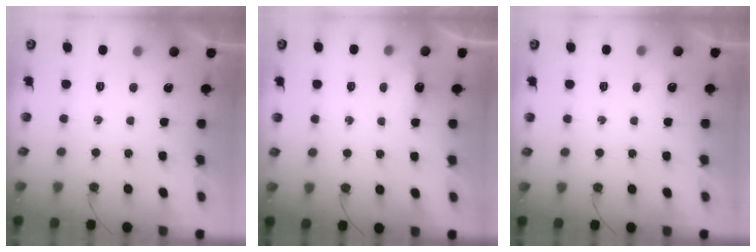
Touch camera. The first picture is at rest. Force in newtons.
{"total": 3.0, "press": 3.0, "slide": 0.5}
{"total": 2.2, "press": 2.1, "slide": 0.4}